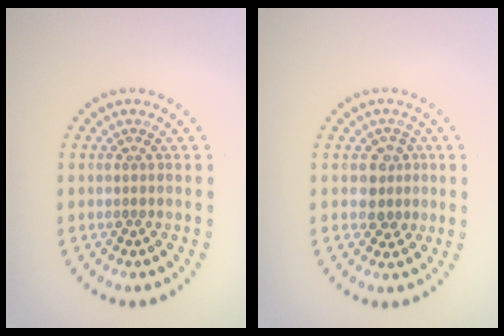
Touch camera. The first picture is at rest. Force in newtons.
{"total": 2.0, "press": 1.8, "slide": 0.8}